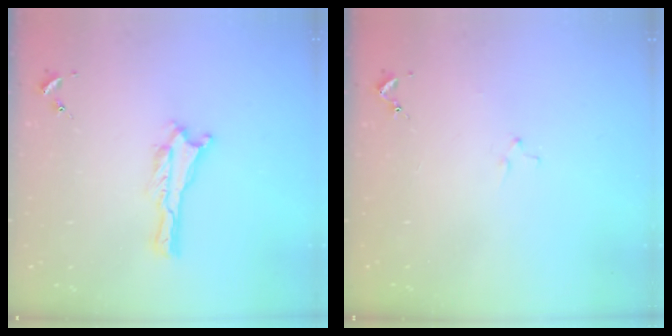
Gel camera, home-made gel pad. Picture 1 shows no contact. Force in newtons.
{"total": 0.8, "press": 0.8, "slide": 0.2}